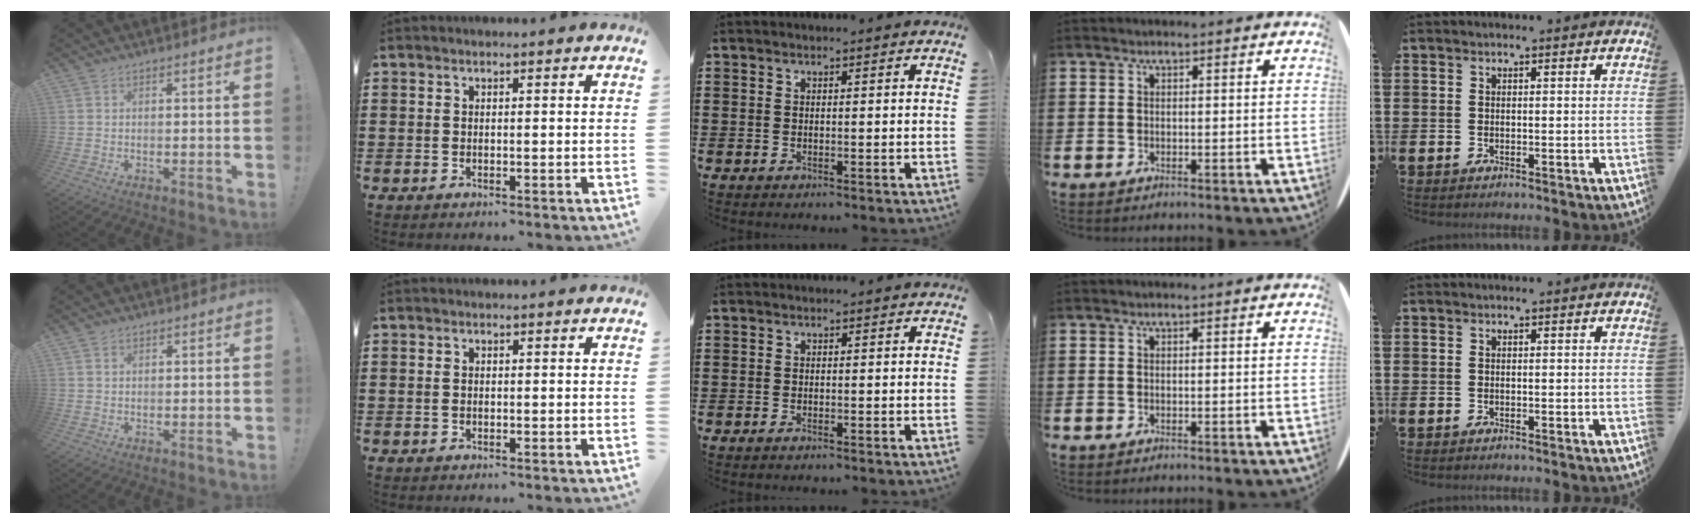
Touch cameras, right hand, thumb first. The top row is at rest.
{"thumb": {"total": 1.2, "force": [0.8, 0.9, 0.3], "torque": [0.001, -0.002, 0.014]}, "index": {"total": 0.7, "force": [0.0, 0.4, 0.5], "torque": [-0.012, 0.002, 0.000]}, "middle": {"total": 0.5, "force": [-0.3, 0.0, 0.4], "torque": [-0.011, -0.007, -0.004]}}